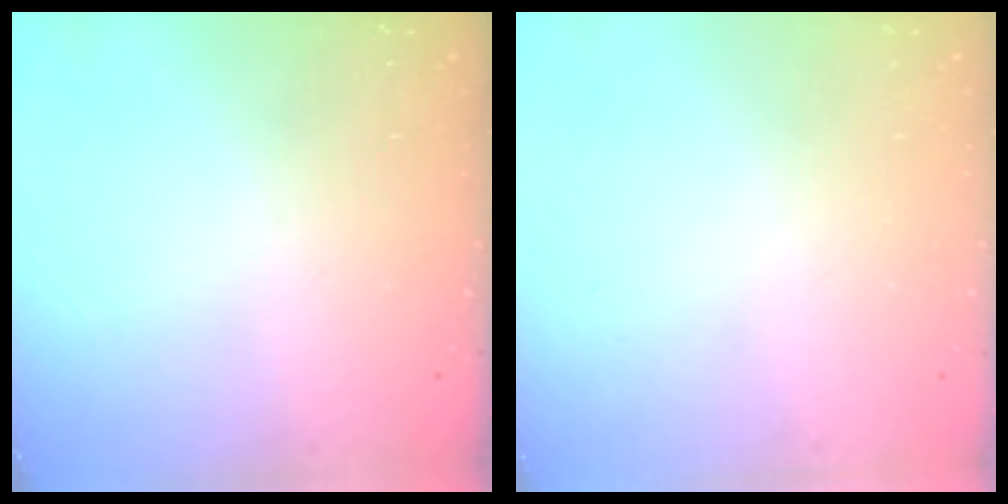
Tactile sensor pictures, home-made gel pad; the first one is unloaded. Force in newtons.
{"total": 0.0}